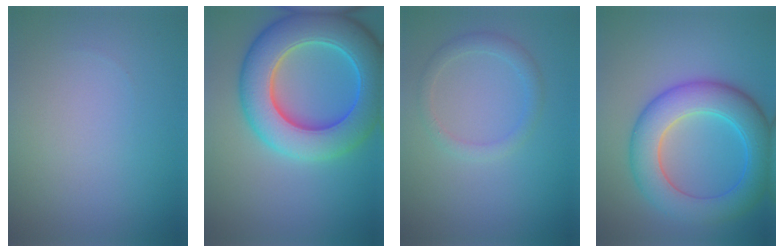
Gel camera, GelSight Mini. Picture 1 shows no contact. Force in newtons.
{"total": 10.5, "press": 10.5, "slide": 0.3}
{"total": 1.8, "press": 1.8, "slide": 0.2}
{"total": 7.9, "press": 7.9, "slide": 0.3}